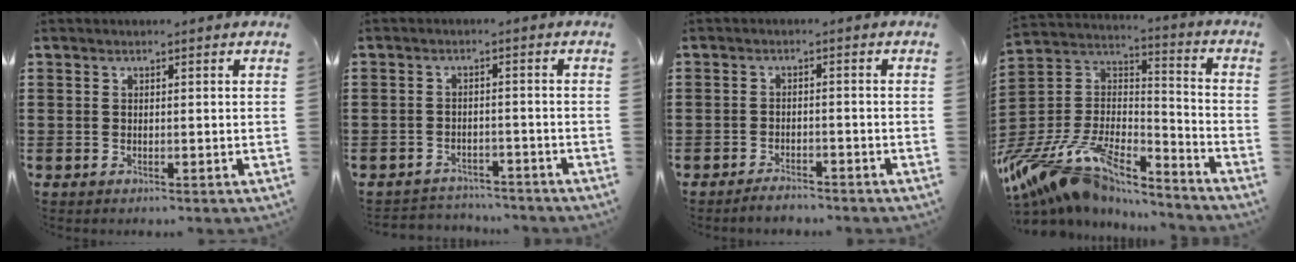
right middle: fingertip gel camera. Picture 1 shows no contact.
{"total": 2.6, "force": [-2.5, 0.5, -0.2], "torque": [-0.005, 0.000, -0.055]}
{"total": 2.2, "force": [-2.1, 0.3, 0.5], "torque": [-0.013, 0.001, -0.042]}
{"total": 14.3, "force": [-11.5, 4.6, 7.1], "torque": [-0.168, 0.016, -0.215]}